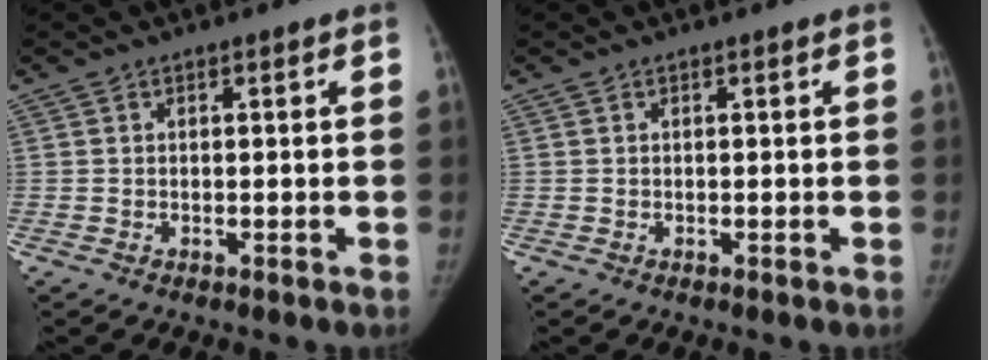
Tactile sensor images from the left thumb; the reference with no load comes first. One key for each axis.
{"total": 0.0}